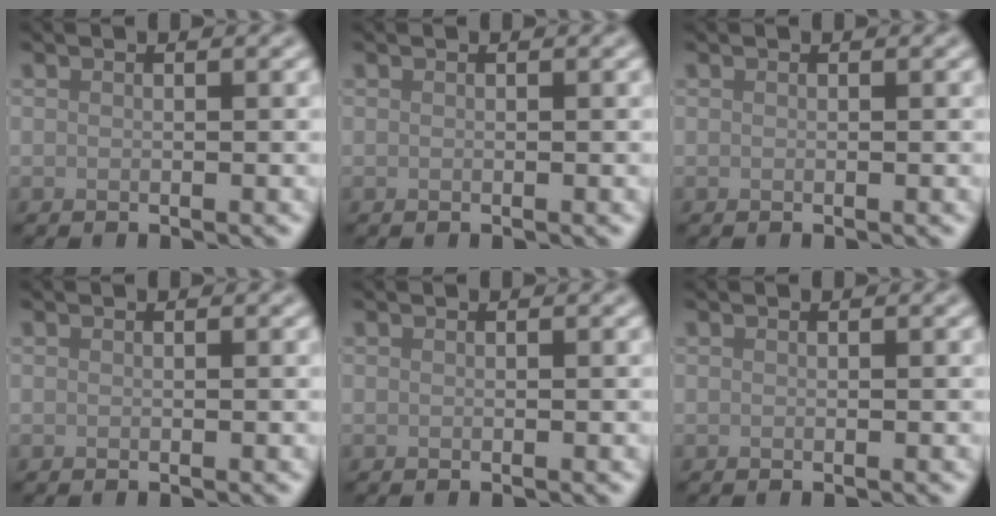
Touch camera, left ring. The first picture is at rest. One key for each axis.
{"total": 0.0}
{"total": 0.0}
{"total": 0.0}
{"total": 0.0}
{"total": 0.0}